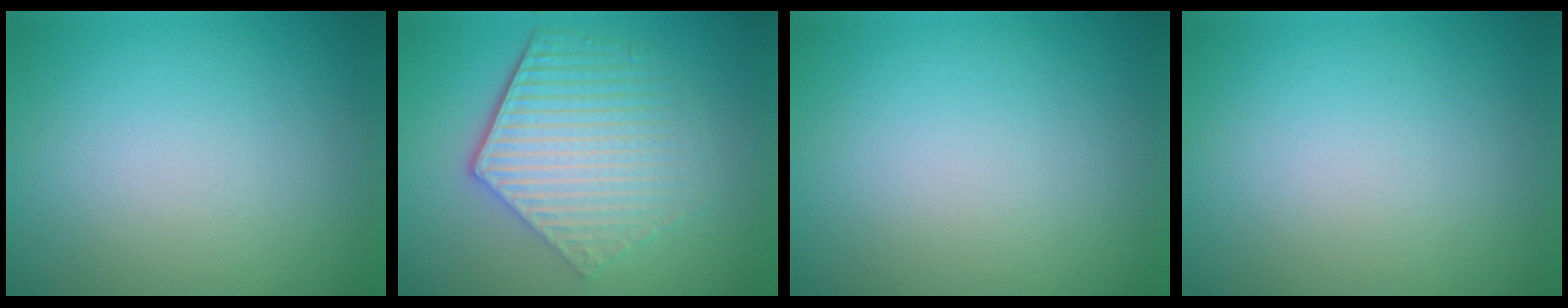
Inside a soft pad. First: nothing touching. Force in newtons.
{"total": 6.1, "press": 4.5, "slide": 4.2}
{"total": 0.0}
{"total": 0.0}